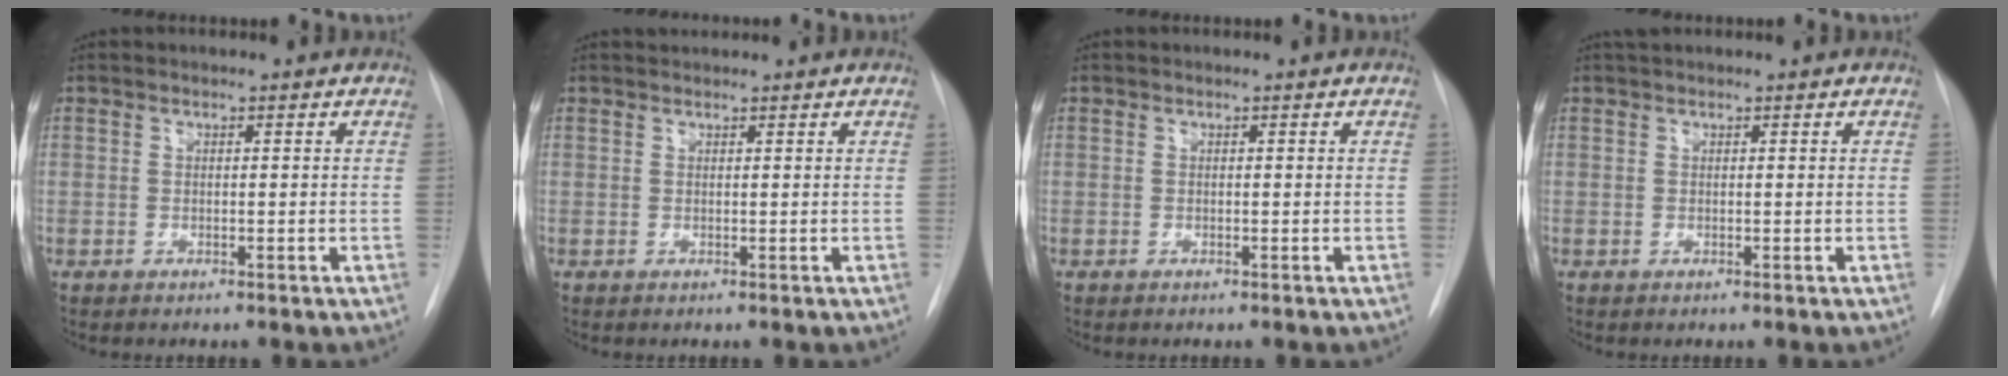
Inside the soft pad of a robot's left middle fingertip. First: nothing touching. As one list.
[{"total": 1.4, "force": [1.4, 0.0, 0.3], "torque": [-0.010, 0.019, 0.027]}, {"total": 0.0}, {"total": 1.2, "force": [1.1, 0.2, 0.4], "torque": [-0.014, 0.020, 0.023]}]